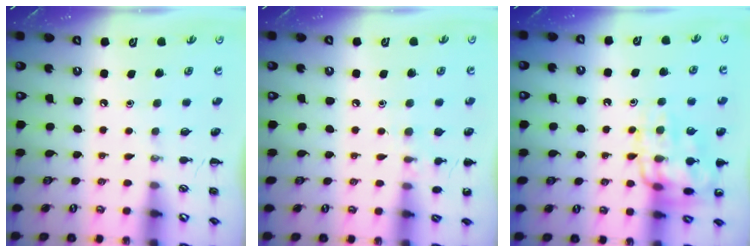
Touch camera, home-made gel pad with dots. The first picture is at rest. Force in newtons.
{"total": 7.3, "press": 7.1, "slide": 1.9}
{"total": 16.1, "press": 16.1, "slide": 1.0}